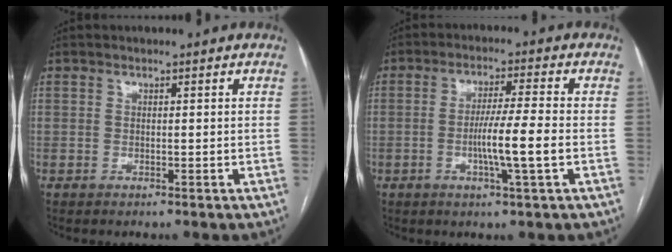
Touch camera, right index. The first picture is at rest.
{"total": 7.2, "force": [-1.6, -0.6, 7.0], "torque": [-0.125, -0.005, -0.030]}